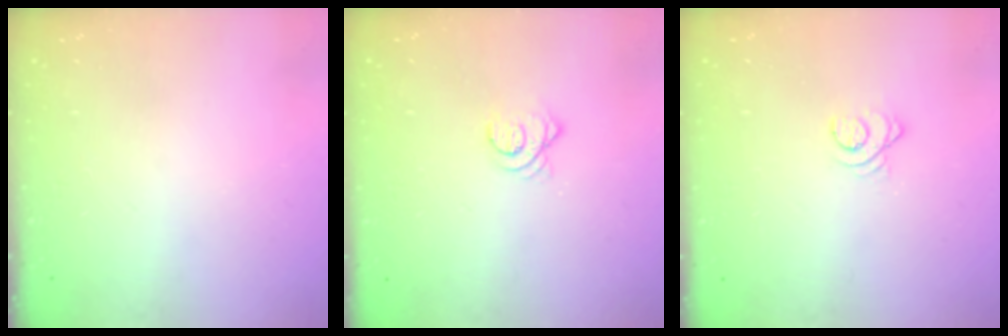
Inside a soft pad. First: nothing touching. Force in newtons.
{"total": 3.1, "press": 3.1, "slide": 0.2}
{"total": 2.5, "press": 2.5, "slide": 0.2}